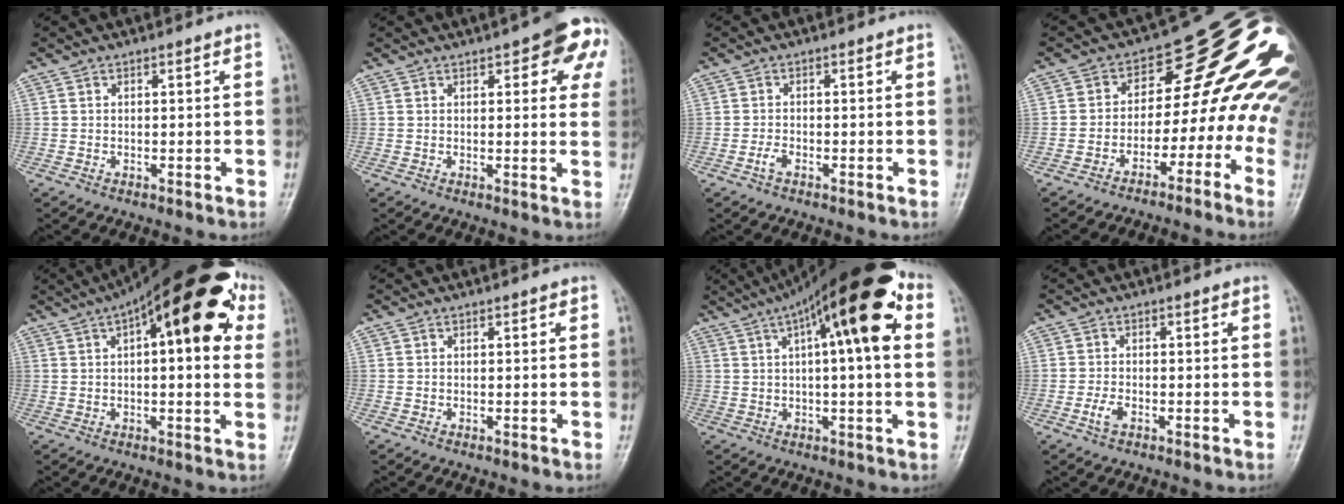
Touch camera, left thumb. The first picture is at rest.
{"total": 12.4, "force": [5.4, 4.7, 10.2], "torque": [-0.083, -0.011, 0.053]}
{"total": 1.8, "force": [-0.9, 0.9, 1.3], "torque": [-0.024, 0.003, -0.020]}
{"total": 20.3, "force": [-3.6, 12.7, 15.4], "torque": [-0.153, 0.098, -0.053]}
{"total": 23.2, "force": [8.1, 8.4, 20.0], "torque": [-0.276, 0.030, 0.109]}
{"total": 0.5, "force": [0.2, 0.3, 0.4], "torque": [0.000, 0.002, 0.001]}
{"total": 20.8, "force": [6.9, 5.9, 18.8], "torque": [-0.283, 0.034, 0.097]}
{"total": 2.5, "force": [-1.0, 1.3, 1.9], "torque": [-0.038, 0.004, -0.023]}